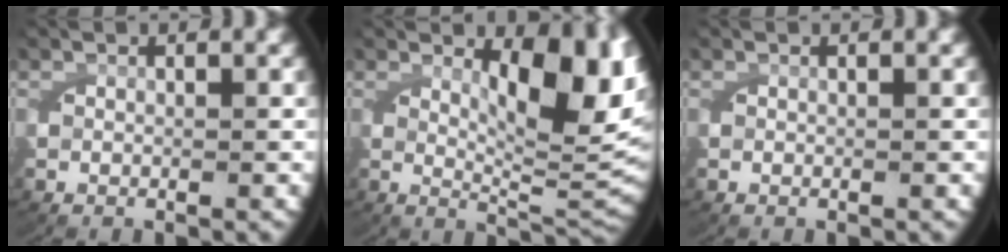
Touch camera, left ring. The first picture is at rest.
{"total": 9.3, "force": [2.7, 3.8, 8.1], "torque": [-0.101, -0.010, 0.040]}
{"total": 0.0}